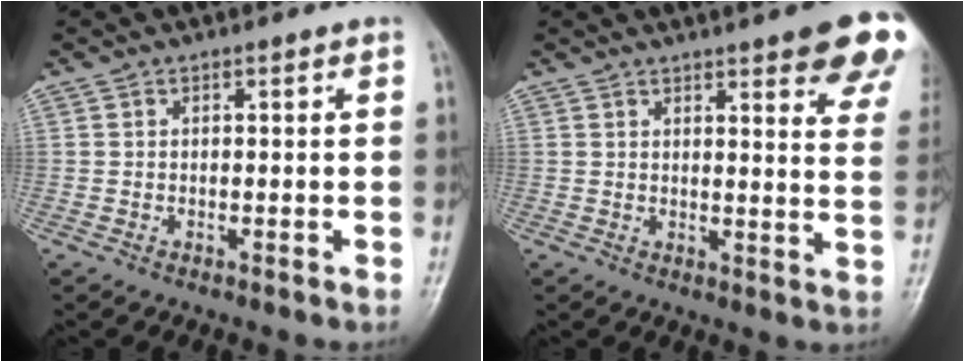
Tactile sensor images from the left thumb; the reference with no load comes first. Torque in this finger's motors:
{"motor_torque": [2.04, 1.35, 1.37, -1.40, 0.07]}